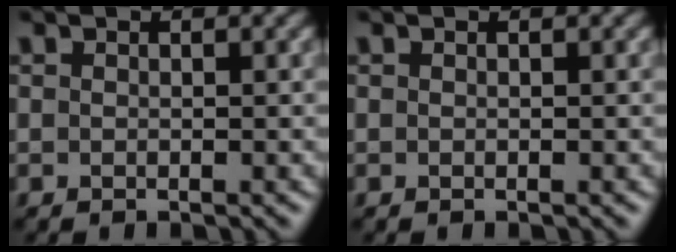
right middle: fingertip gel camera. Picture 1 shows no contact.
{"total": 0.0}